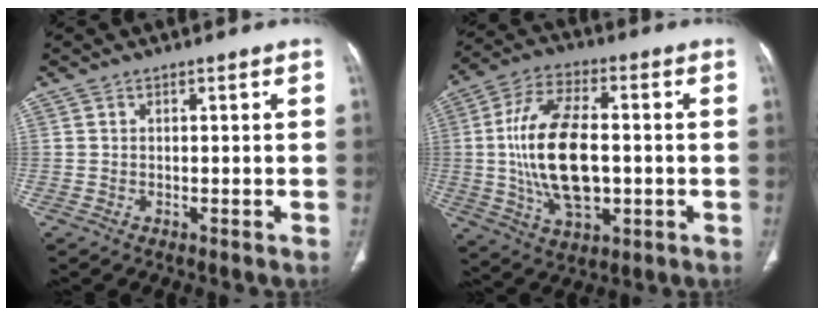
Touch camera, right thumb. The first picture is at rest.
{"total": 18.1, "force": [-0.4, 9.5, 15.4], "torque": [-0.290, 0.009, -0.002]}